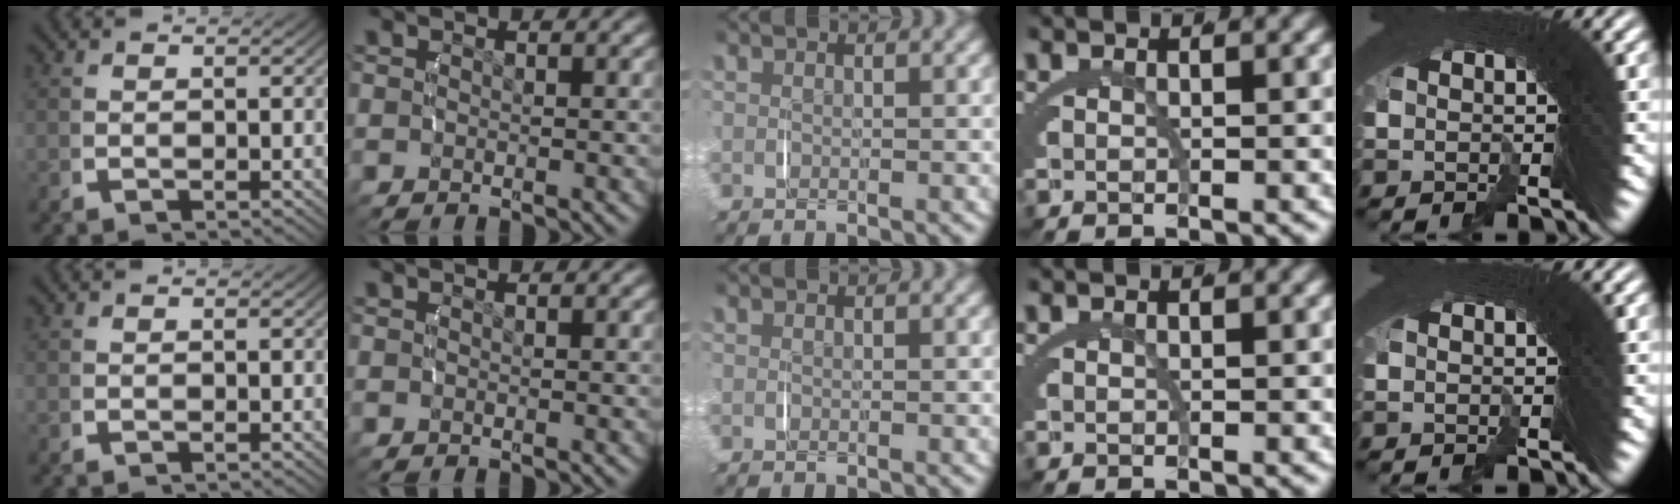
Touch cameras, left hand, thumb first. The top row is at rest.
{}